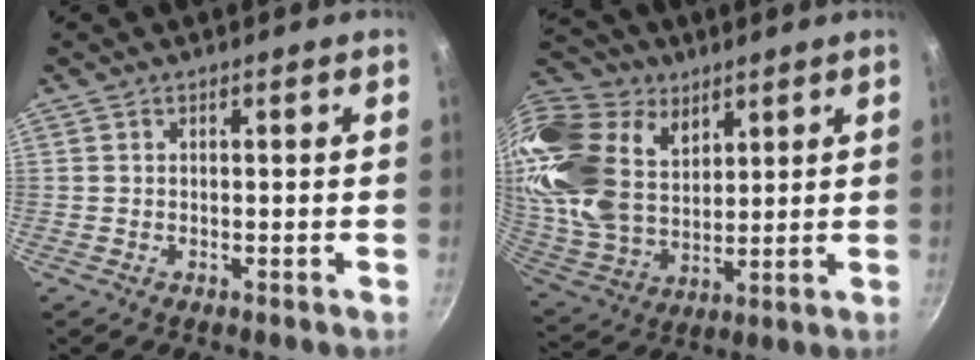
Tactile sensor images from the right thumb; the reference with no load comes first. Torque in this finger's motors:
{"motor_torque": [0.48, 2.22, 1.41, 1.36, 0.44]}